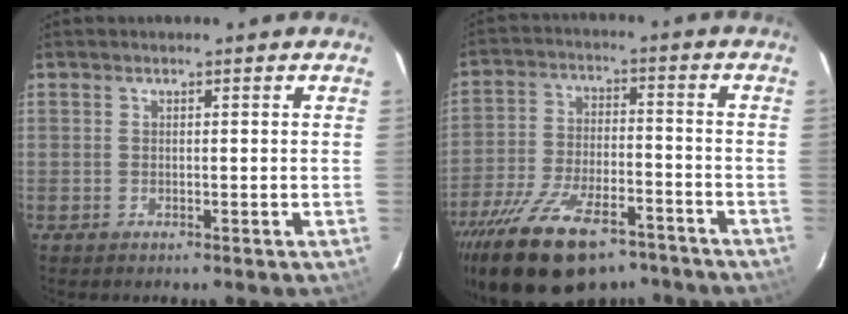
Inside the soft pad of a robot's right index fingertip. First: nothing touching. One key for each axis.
{"total": 20.6, "fx": -15.0, "fy": 8.6, "fz": 11.2, "tx": -0.224, "ty": -0.024, "tz": -0.238}